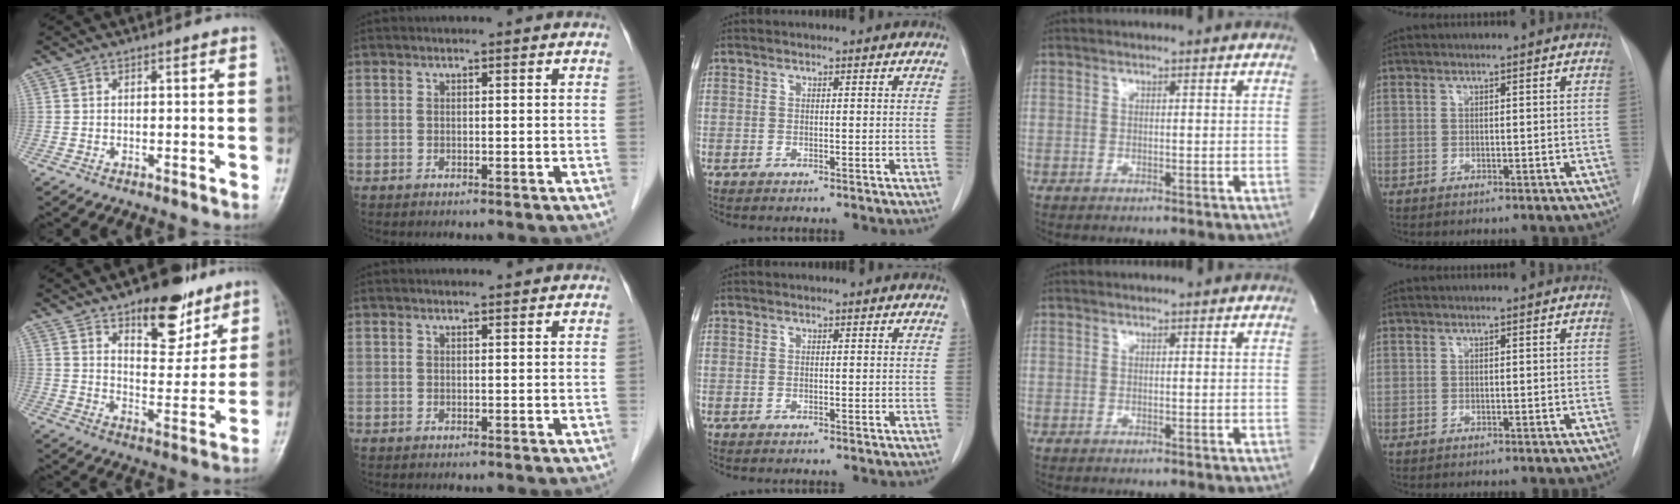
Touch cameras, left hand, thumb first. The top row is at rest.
{"thumb": {"total": 14.5, "force": [9.5, 6.8, 8.6], "torque": [-0.072, -0.059, 0.144]}, "index": {"total": 2.0, "force": [1.9, 0.0, 0.5], "torque": [-0.009, 0.008, 0.024]}}